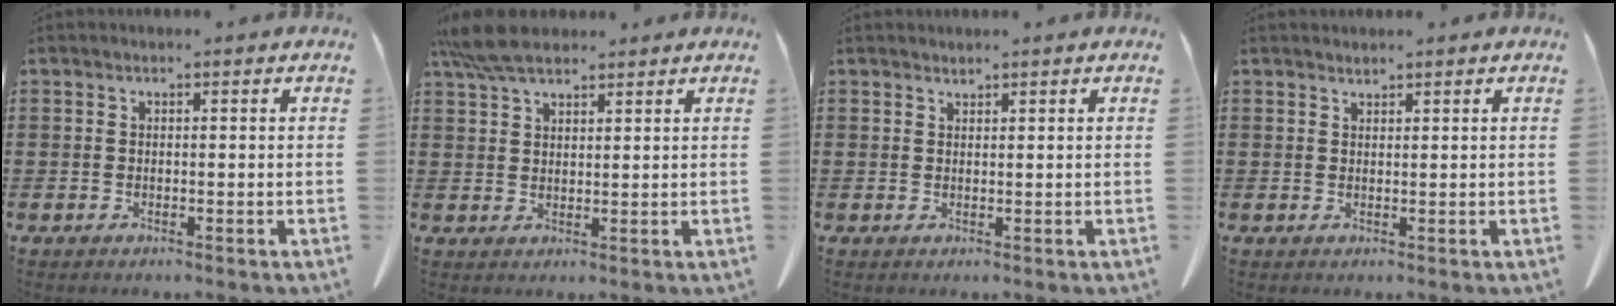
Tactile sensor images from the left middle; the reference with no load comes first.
{"total": 6.4, "force": [5.2, 1.8, 3.2], "torque": [-0.078, -0.007, 0.100]}
{"total": 1.0, "force": [1.0, 0.0, -0.1], "torque": [-0.002, -0.004, 0.021]}
{"total": 1.1, "force": [1.1, 0.1, 0.0], "torque": [-0.003, -0.003, 0.023]}